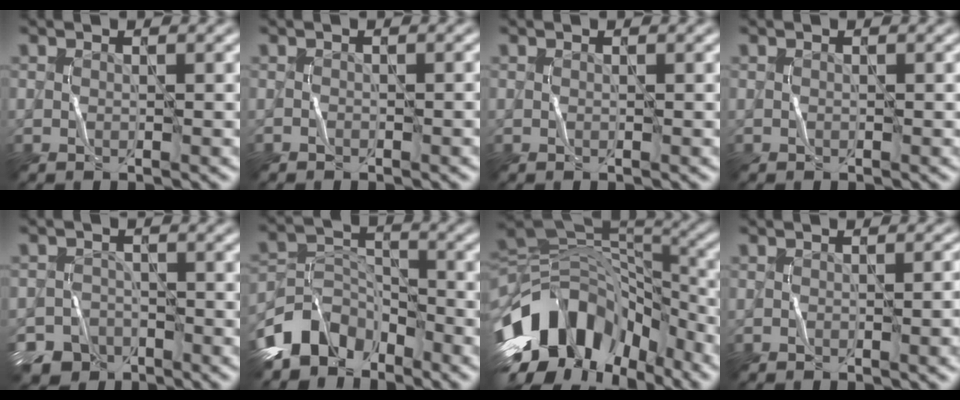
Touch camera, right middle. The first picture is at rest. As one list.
[{"total": 0.7, "force": [-0.7, 0.1, 0.1], "torque": [0.007, 0.011, -0.010]}, {"total": 0.0}, {"total": 0.0}, {"total": 5.7, "force": [-4.6, 3.2, 0.4], "torque": [0.004, -0.007, -0.067]}, {"total": 5.4, "force": [-4.4, 2.9, 1.1], "torque": [-0.020, 0.002, -0.093]}, {"total": 13.0, "force": [-6.2, 8.2, 8.0], "torque": [-0.166, 0.026, -0.105]}, {"total": 3.8, "force": [-1.3, 1.6, 3.1], "torque": [-0.017, 0.015, -0.012]}]